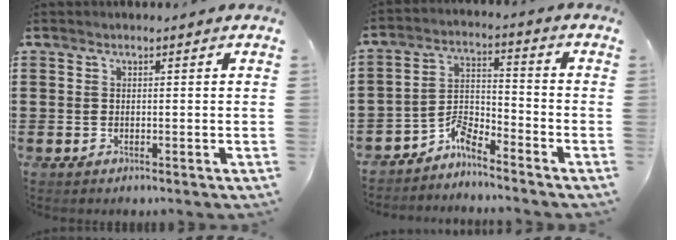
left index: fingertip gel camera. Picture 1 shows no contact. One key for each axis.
{"total": 5.4, "fx": -5.1, "fy": 1.1, "fz": 1.5, "tx": -0.038, "ty": 0.006, "tz": -0.104}